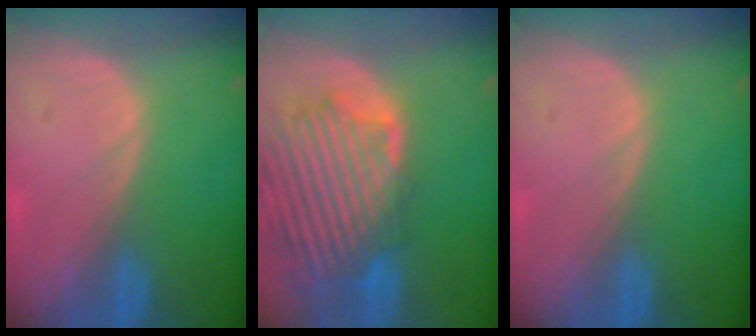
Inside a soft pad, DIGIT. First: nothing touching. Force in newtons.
{"total": 13.5, "press": 11.7, "slide": 6.8}
{"total": 0.0}